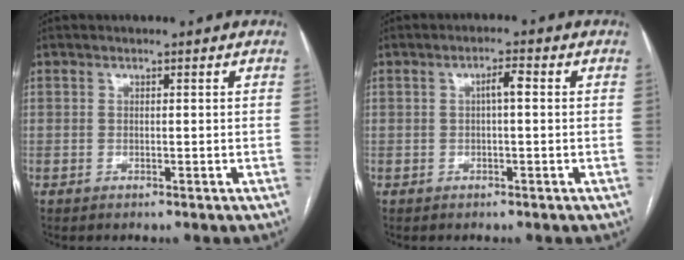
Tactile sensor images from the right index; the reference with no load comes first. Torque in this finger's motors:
{"motor_torque": [0.14, 0.00, 0.08, 0.05]}